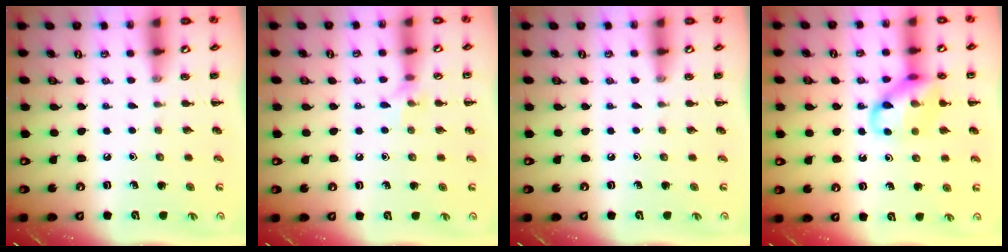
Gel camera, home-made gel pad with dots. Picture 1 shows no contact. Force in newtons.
{"total": 6.4, "press": 6.2, "slide": 1.5}
{"total": 0.0}
{"total": 12.8, "press": 12.6, "slide": 2.1}